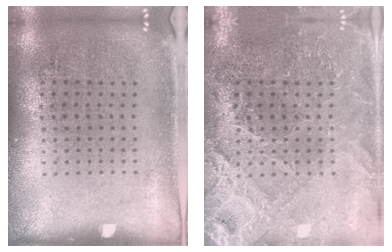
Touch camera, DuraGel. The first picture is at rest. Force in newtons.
{"total": 3.4, "press": 3.3, "slide": 0.8}